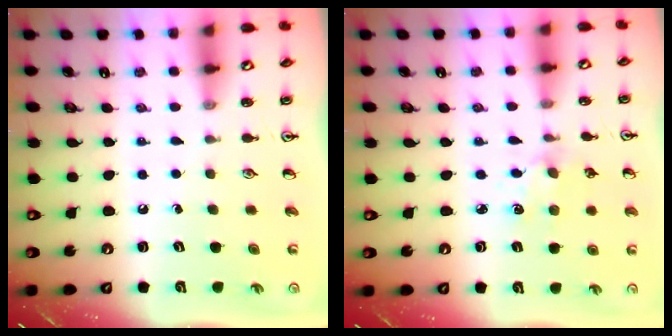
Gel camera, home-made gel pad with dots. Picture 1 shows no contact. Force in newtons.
{"total": 3.4, "press": 3.4, "slide": 0.4}